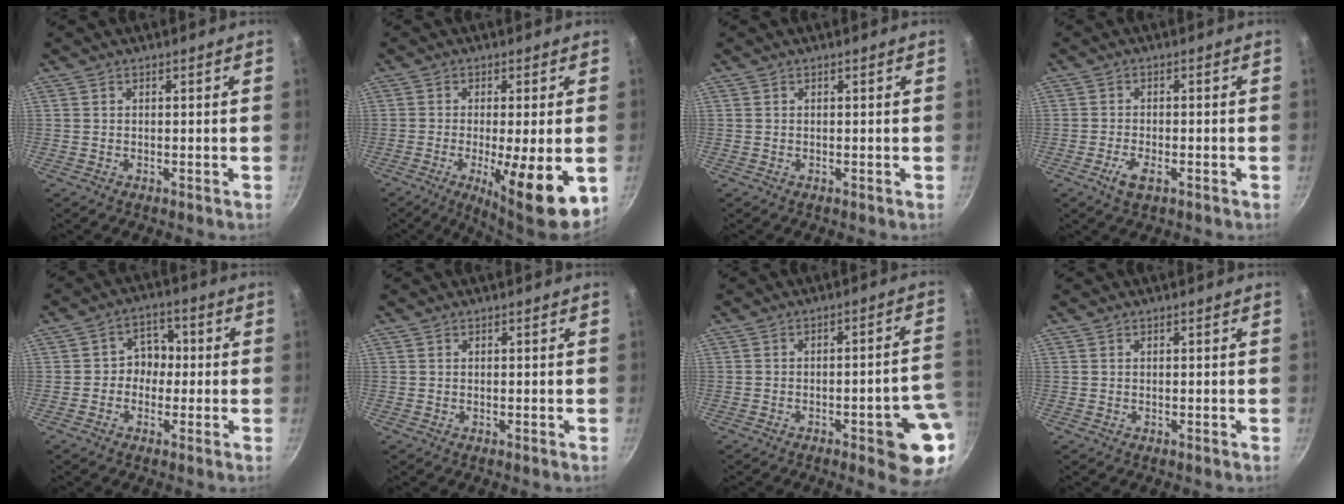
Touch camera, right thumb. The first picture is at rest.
{"total": 13.4, "force": [-3.3, 2.9, 12.6], "torque": [-0.185, -0.008, -0.044]}
{"total": 0.0}
{"total": 4.0, "force": [-1.9, 1.6, 3.1], "torque": [-0.063, 0.007, -0.036]}
{"total": 5.7, "force": [-0.5, 4.9, 2.8], "torque": [0.003, 0.019, -0.020]}
{"total": 0.0}
{"total": 12.2, "force": [-4.3, 3.4, 10.8], "torque": [-0.093, 0.033, -0.050]}
{"total": 0.0}